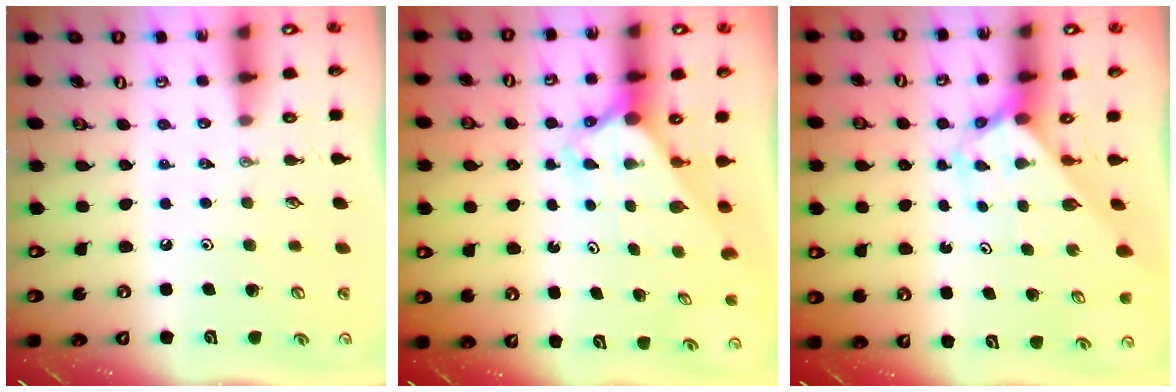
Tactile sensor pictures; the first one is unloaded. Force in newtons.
{"total": 2.5, "press": 2.5, "slide": 0.2}
{"total": 2.7, "press": 2.7, "slide": 0.2}